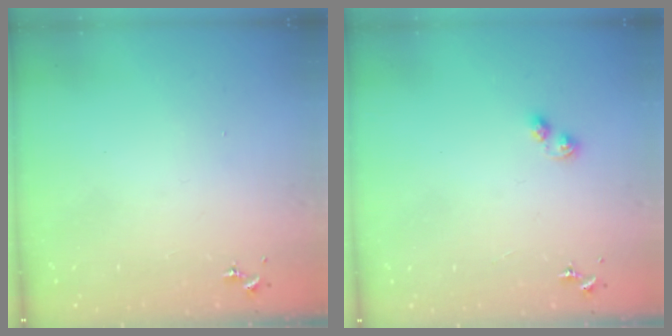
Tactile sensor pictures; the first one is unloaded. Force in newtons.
{"total": 3.2, "press": 3.2, "slide": 0.4}